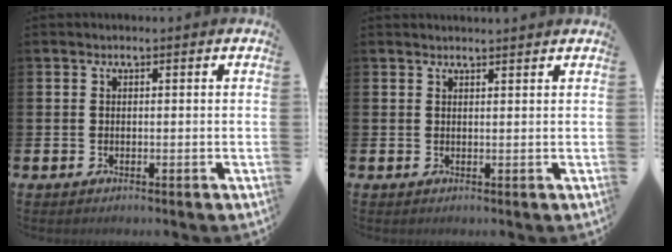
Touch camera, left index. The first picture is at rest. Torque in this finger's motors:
{"motor_torque": [1.01, -1.13, 0.27, 0.05]}